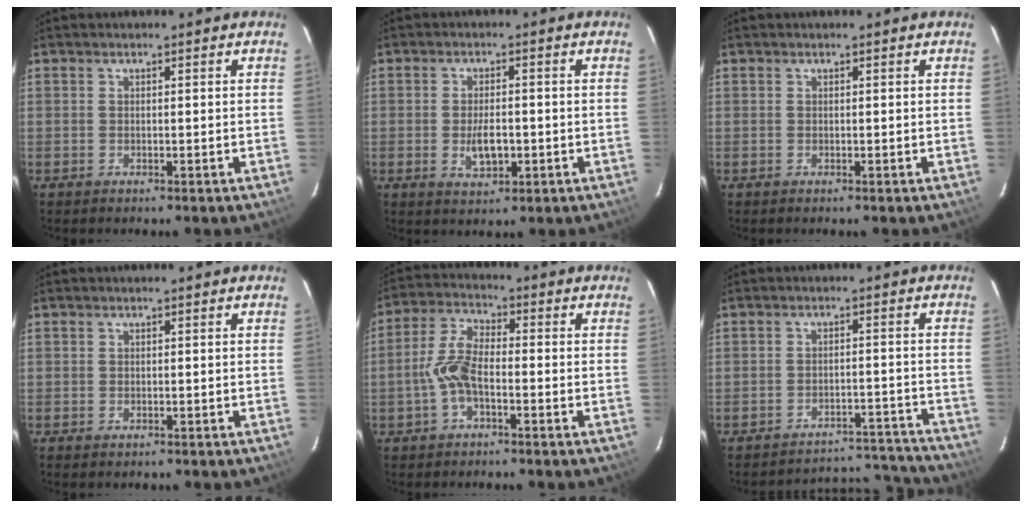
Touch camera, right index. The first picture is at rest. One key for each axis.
{"total": 5.1, "fx": -1.0, "fy": 2.5, "fz": 4.3, "tx": -0.084, "ty": -0.005, "tz": -0.012}
{"total": 0.0}
{"total": 0.6, "fx": -0.4, "fy": 0.5, "fz": 0.2, "tx": -0.002, "ty": -0.003, "tz": -0.007}
{"total": 6.9, "fx": -2.2, "fy": 3.1, "fz": 5.8, "tx": -0.130, "ty": 0.013, "tz": -0.044}
{"total": 14.7, "fx": -14.3, "fy": 3.2, "fz": 1.2, "tx": -0.017, "ty": 0.045, "tz": -0.180}